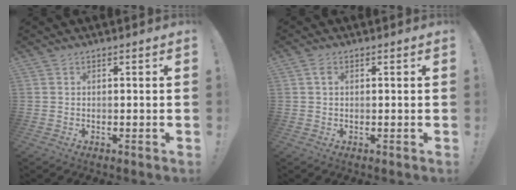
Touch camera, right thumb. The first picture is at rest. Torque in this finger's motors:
{"motor_torque": [0.05, -0.01, -0.01, 0.31, 0.08]}